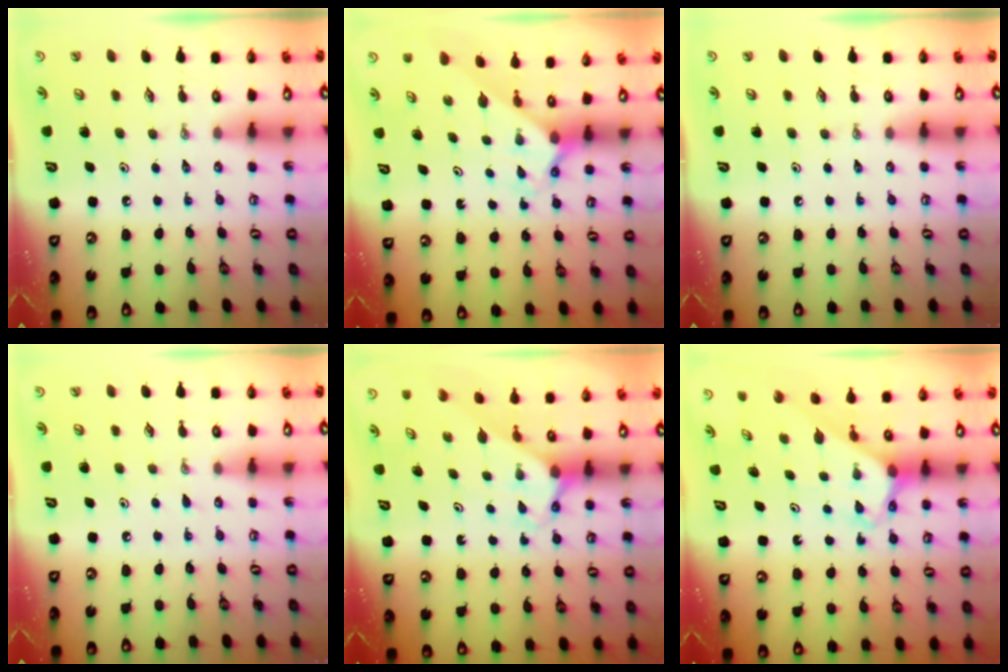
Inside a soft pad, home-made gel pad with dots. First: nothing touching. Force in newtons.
{"total": 1.9, "press": 1.9, "slide": 0.1}
{"total": 0.0}
{"total": 2.7, "press": 2.7, "slide": 0.4}
{"total": 2.4, "press": 2.4, "slide": 0.1}
{"total": 2.9, "press": 2.9, "slide": 0.2}